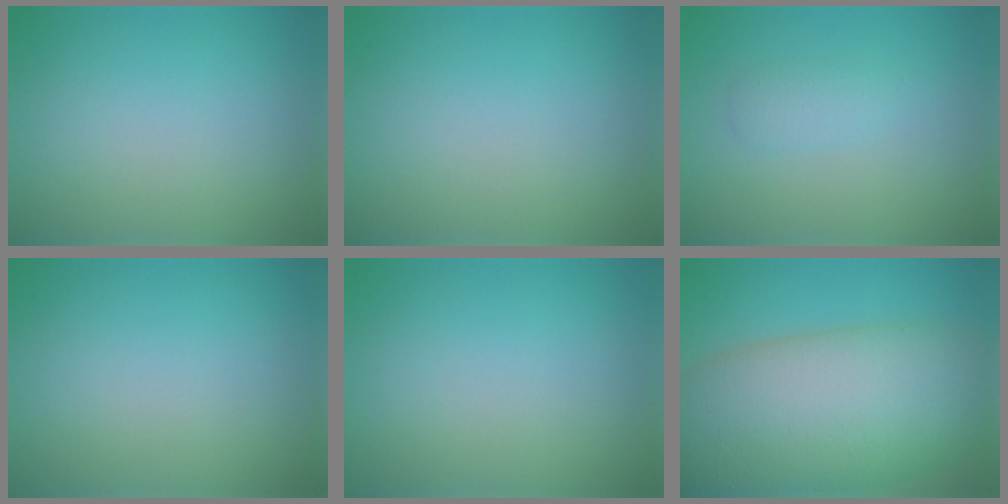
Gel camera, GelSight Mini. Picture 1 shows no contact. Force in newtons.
{"total": 0.0}
{"total": 1.4, "press": 1.4, "slide": 0.0}
{"total": 0.0}
{"total": 0.0}
{"total": 15.0, "press": 15.0, "slide": 0.5}